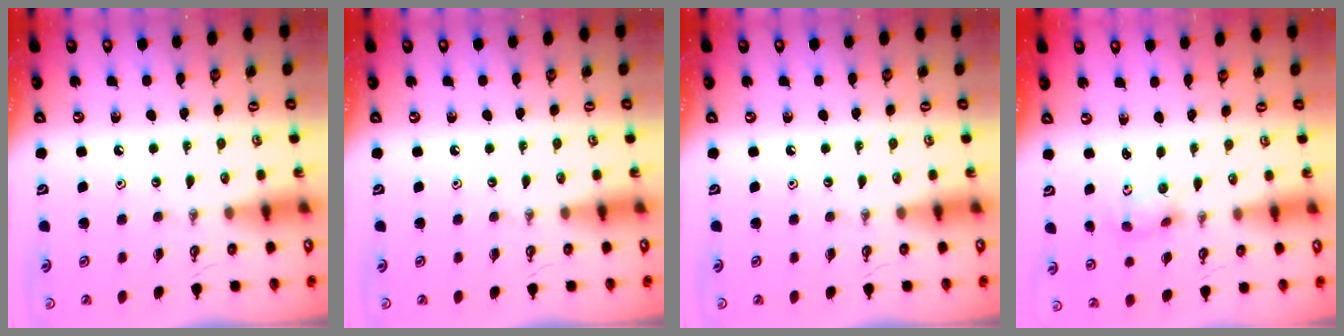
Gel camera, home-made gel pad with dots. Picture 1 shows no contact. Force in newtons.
{"total": 0.0}
{"total": 0.0}
{"total": 3.4, "press": 3.1, "slide": 1.4}